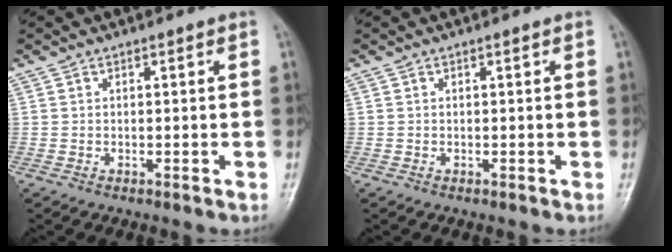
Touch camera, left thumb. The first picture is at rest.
{"total": 0.0}